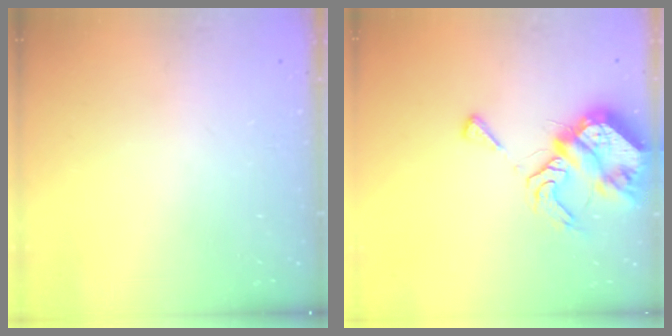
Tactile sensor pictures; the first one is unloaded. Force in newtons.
{"total": 11.0, "press": 10.9, "slide": 1.2}